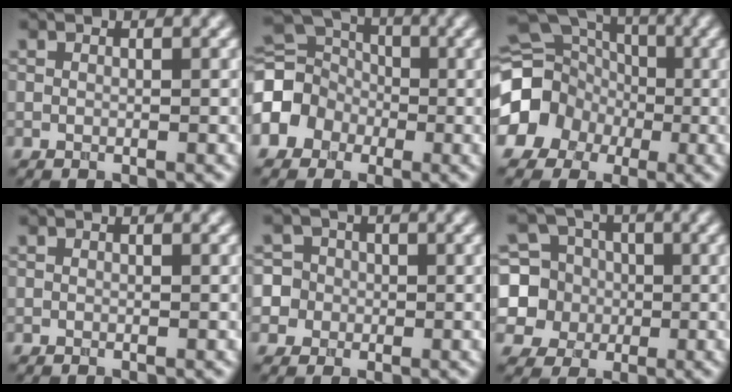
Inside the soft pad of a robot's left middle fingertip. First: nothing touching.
{"total": 7.2, "force": [-1.9, 5.9, 3.5], "torque": [-0.058, 0.006, -0.058]}
{"total": 17.7, "force": [-3.3, 16.3, 6.2], "torque": [-0.156, -0.006, -0.096]}
{"total": 0.0}
{"total": 6.3, "force": [-0.1, 6.1, 1.7], "torque": [-0.035, 0.034, -0.024]}
{"total": 7.2, "force": [0.2, 6.8, 2.1], "torque": [-0.054, 0.033, -0.015]}